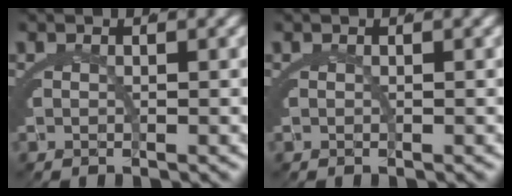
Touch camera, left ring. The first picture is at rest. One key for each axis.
{"total": 0.0}